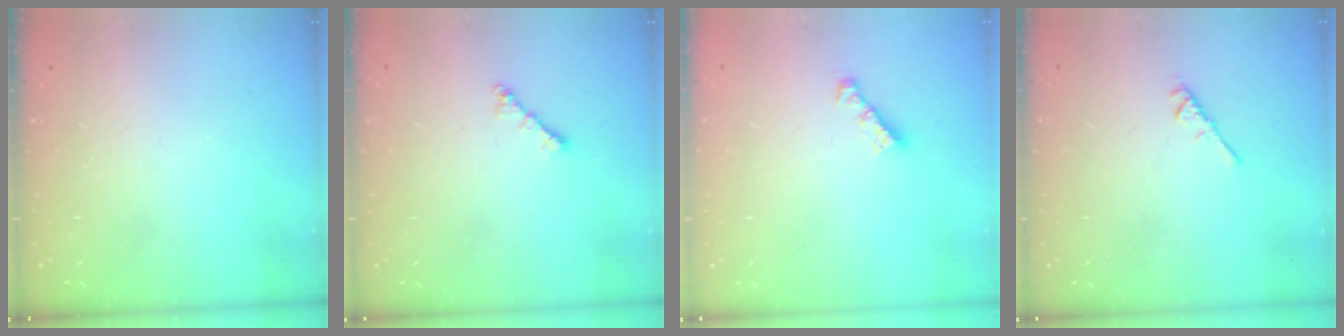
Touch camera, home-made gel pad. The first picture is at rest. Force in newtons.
{"total": 2.0, "press": 1.9, "slide": 0.6}
{"total": 3.0, "press": 3.0, "slide": 0.3}
{"total": 3.1, "press": 3.0, "slide": 0.7}